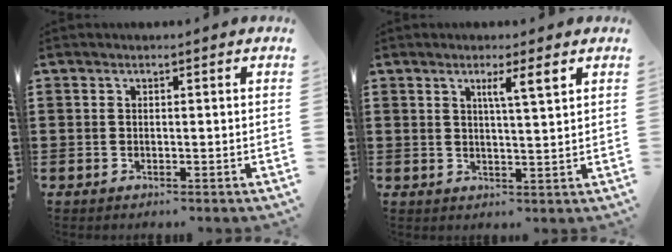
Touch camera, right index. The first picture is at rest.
{"total": 3.5, "force": [1.6, 0.1, 3.1], "torque": [-0.063, -0.002, 0.024]}